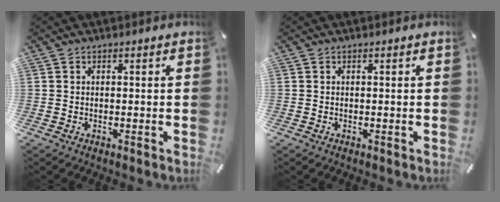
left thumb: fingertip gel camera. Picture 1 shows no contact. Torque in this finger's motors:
{"motor_torque": [-0.10, -0.09, 0.00, 0.00, 0.00]}